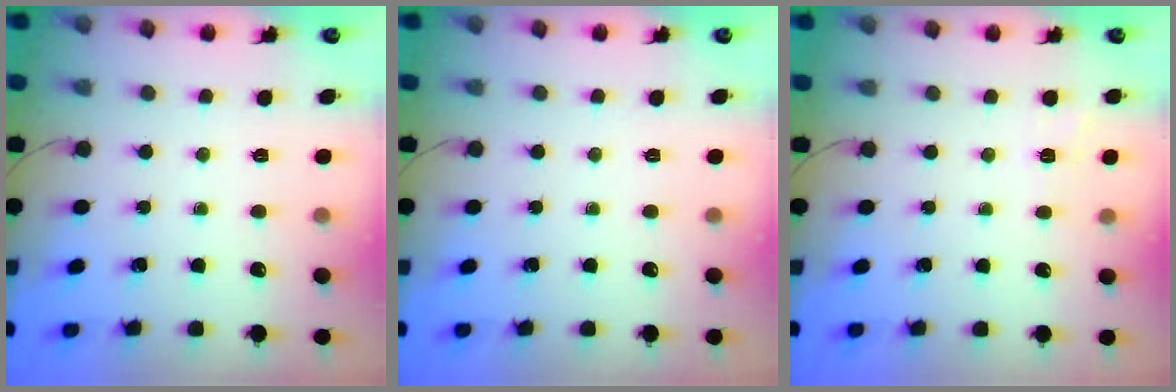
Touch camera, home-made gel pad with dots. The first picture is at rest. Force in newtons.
{"total": 0.0}
{"total": 2.0, "press": 1.4, "slide": 1.4}